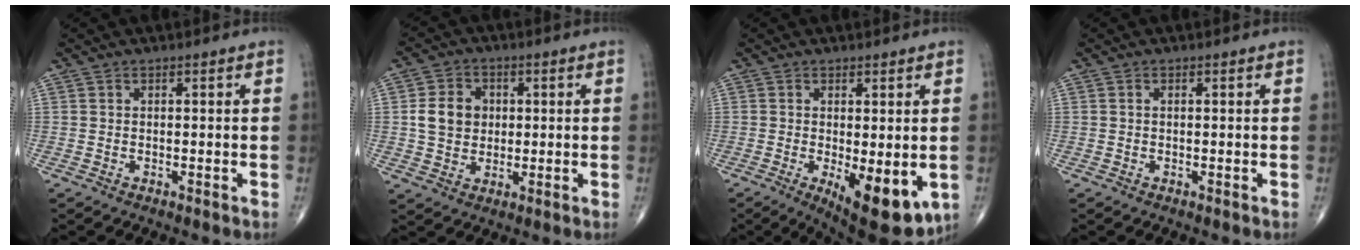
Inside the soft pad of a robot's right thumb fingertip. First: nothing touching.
{"total": 7.6, "force": [0.9, 6.3, 4.2], "torque": [-0.052, 0.002, 0.015]}
{"total": 11.5, "force": [-2.8, 4.3, 10.3], "torque": [-0.135, -0.024, -0.026]}
{"total": 0.0}